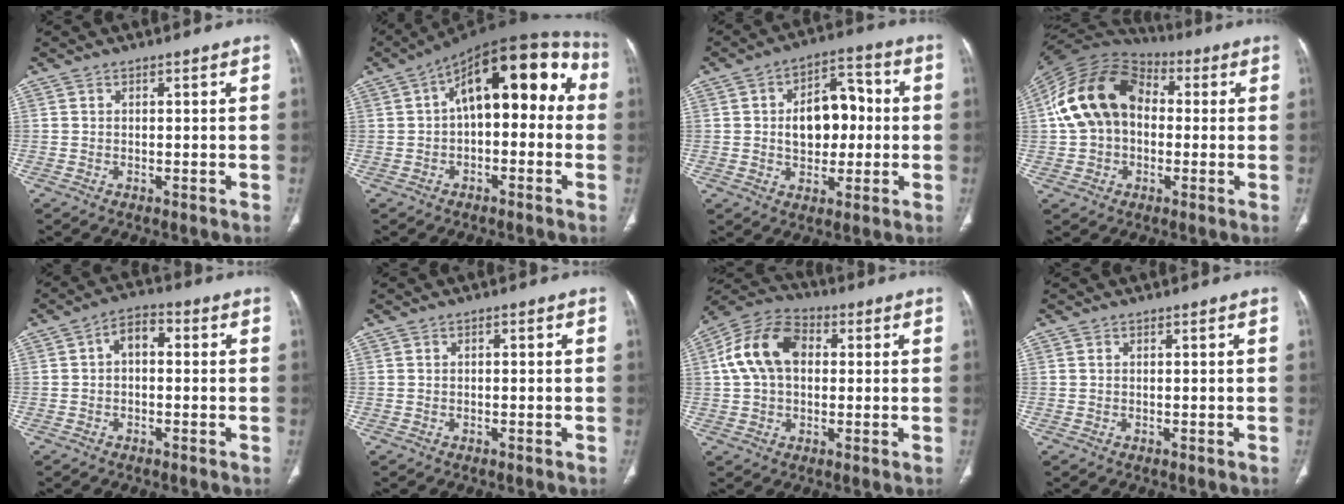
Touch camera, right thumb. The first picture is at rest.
{"total": 19.0, "force": [2.5, 9.4, 16.3], "torque": [-0.192, 0.052, 0.022]}
{"total": 12.1, "force": [0.3, 8.1, 9.0], "torque": [-0.100, 0.028, 0.004]}
{"total": 17.6, "force": [1.5, 12.8, 12.0], "torque": [-0.214, 0.038, 0.015]}
{"total": 5.0, "force": [0.4, 3.1, 3.9], "torque": [-0.054, 0.020, -0.004]}
{"total": 0.7, "force": [0.2, 0.2, 0.6], "torque": [-0.013, 0.002, 0.003]}
{"total": 13.3, "force": [2.2, 9.1, 9.5], "torque": [-0.173, 0.029, 0.030]}
{"total": 0.0}